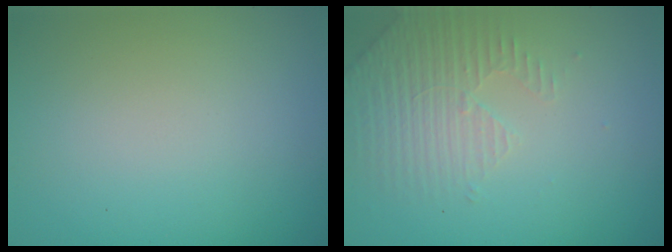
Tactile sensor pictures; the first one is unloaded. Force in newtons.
{"total": 3.1, "press": 3.1, "slide": 0.7}